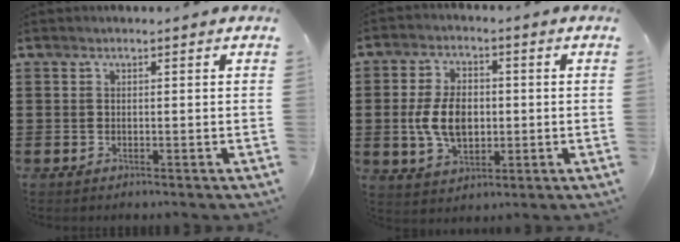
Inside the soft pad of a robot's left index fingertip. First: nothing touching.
{"total": 7.9, "force": [-0.5, 5.0, 6.1], "torque": [-0.135, 0.003, -0.016]}